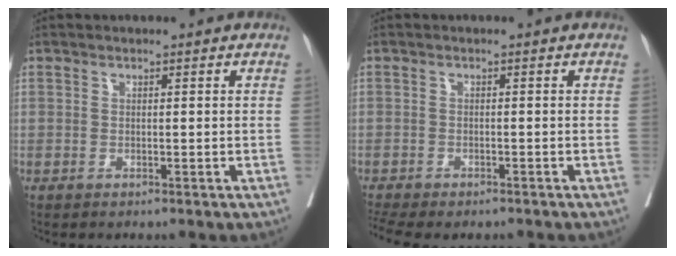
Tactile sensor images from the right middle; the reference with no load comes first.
{"total": 7.4, "force": [-6.3, 2.2, 3.2], "torque": [-0.052, 0.005, -0.094]}